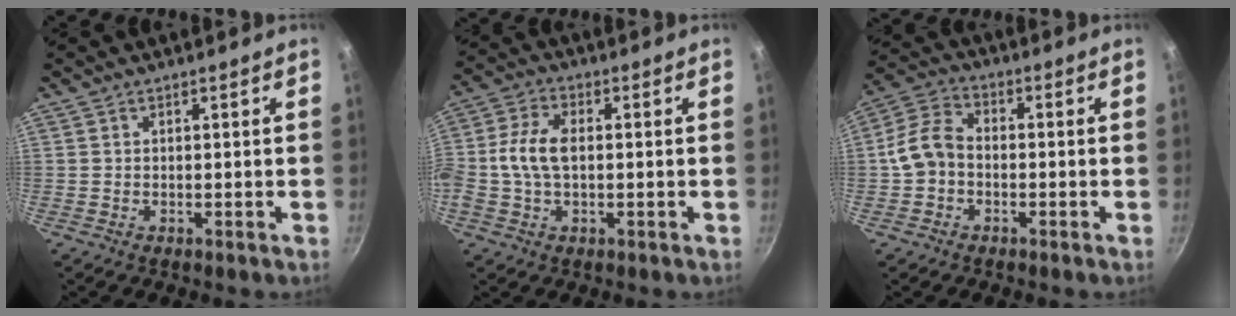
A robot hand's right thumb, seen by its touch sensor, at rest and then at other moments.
{"total": 8.0, "force": [0.0, 4.6, 6.5], "torque": [-0.143, 0.017, -0.005]}
{"total": 7.7, "force": [-1.2, 5.7, 4.9], "torque": [-0.090, 0.028, -0.036]}